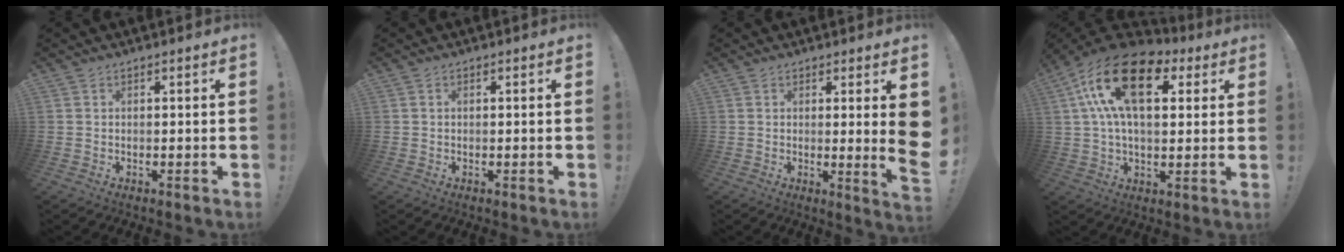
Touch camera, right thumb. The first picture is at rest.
{"total": 0.0}
{"total": 6.6, "force": [1.2, -0.6, 6.4], "torque": [-0.078, -0.032, 0.018]}
{"total": 21.7, "force": [7.3, 11.5, 16.8], "torque": [-0.302, -0.020, 0.122]}